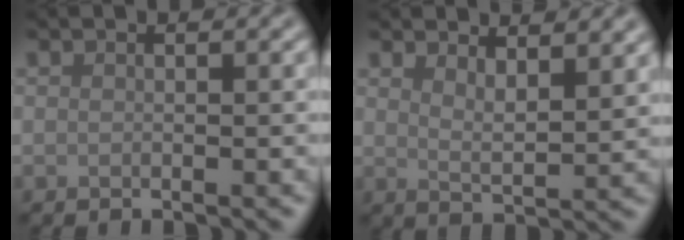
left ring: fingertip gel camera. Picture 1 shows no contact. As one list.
[{"total": 3.7, "force": [2.7, 1.1, 2.2], "torque": [-0.032, -0.003, 0.048]}]